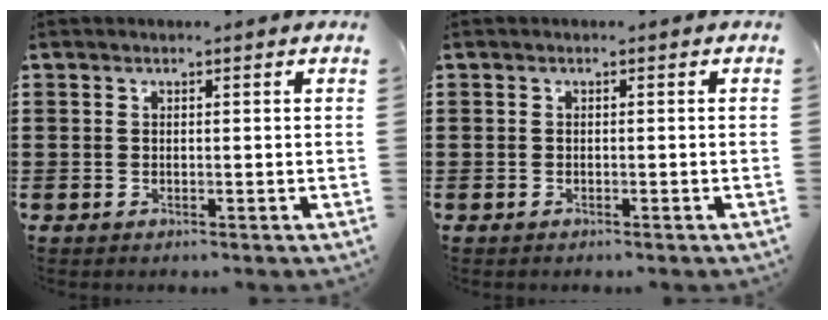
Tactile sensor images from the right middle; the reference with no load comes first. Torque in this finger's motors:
{"motor_torque": [0.02, -0.02, -0.04, -0.01]}